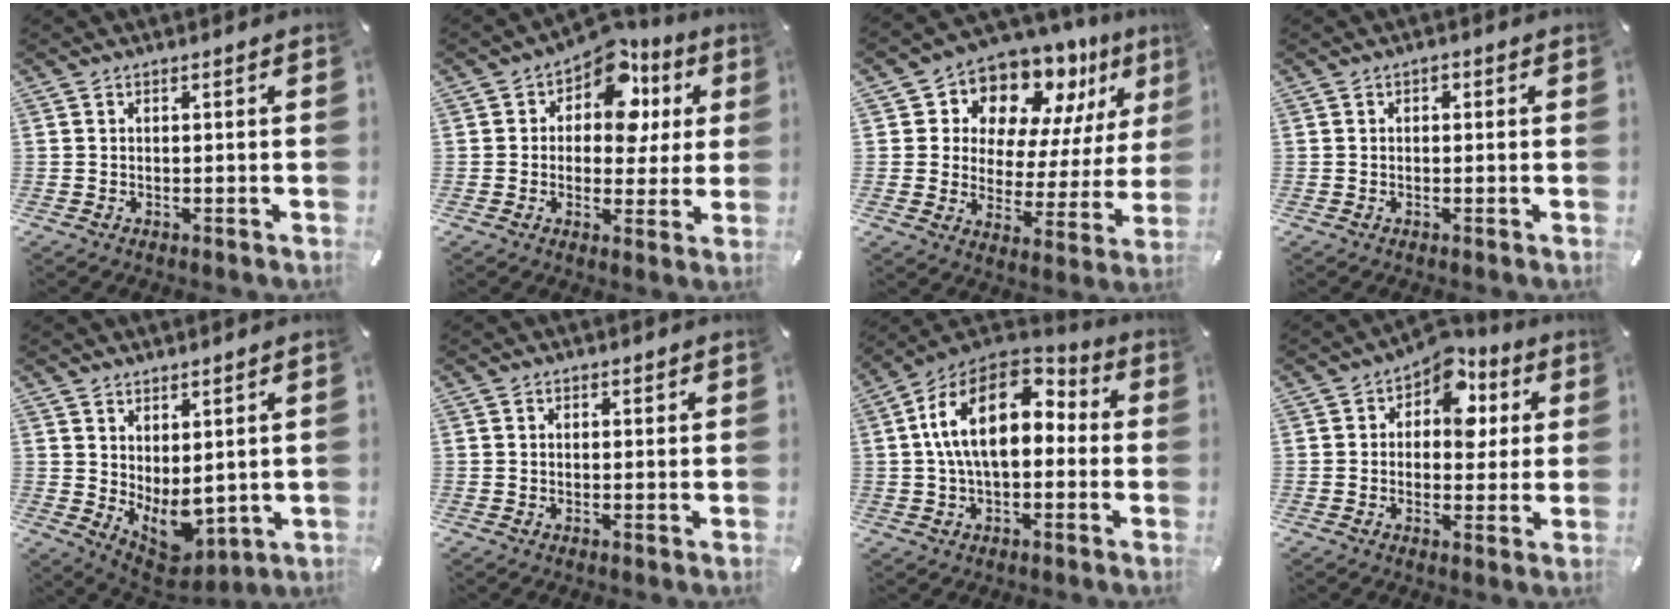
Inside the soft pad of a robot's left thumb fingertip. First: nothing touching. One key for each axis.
{"total": 12.3, "fx": 5.3, "fy": 8.1, "fz": 7.6, "tx": -0.114, "ty": -0.026, "tz": 0.092}
{"total": 12.4, "fx": 10.3, "fy": 6.4, "fz": 2.6, "tx": -0.043, "ty": -0.108, "tz": 0.177}
{"total": 0.9, "fx": 0.1, "fy": 0.8, "fz": 0.5, "tx": -0.010, "ty": 0.007, "tz": 0.000}
{"total": 6.5, "fx": 0.2, "fy": 5.1, "fz": 3.9, "tx": -0.065, "ty": -0.026, "tz": 0.012}
{"total": 0.9, "fx": 0.5, "fy": 0.7, "fz": 0.1, "tx": 0.006, "ty": -0.002, "tz": 0.008}
{"total": 17.0, "fx": 3.2, "fy": 10.0, "fz": 13.3, "tx": -0.262, "ty": -0.008, "tz": 0.050}
{"total": 10.3, "fx": 4.2, "fy": 7.2, "fz": 6.0, "tx": -0.080, "ty": -0.029, "tz": 0.072}